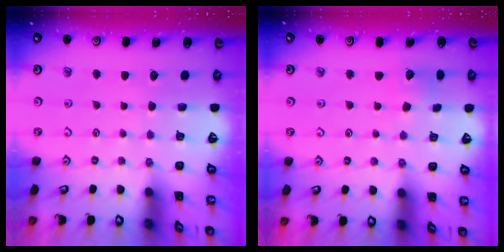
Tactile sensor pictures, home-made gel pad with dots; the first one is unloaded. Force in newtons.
{"total": 5.5, "press": 5.4, "slide": 0.6}